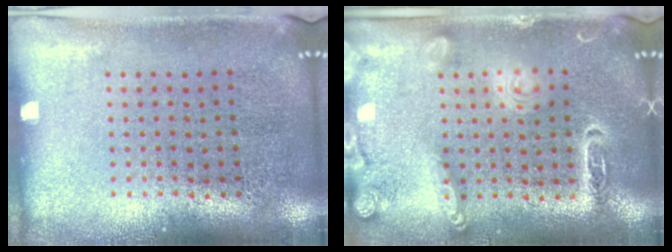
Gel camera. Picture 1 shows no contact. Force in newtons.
{"total": 1.9, "press": 1.8, "slide": 0.4}